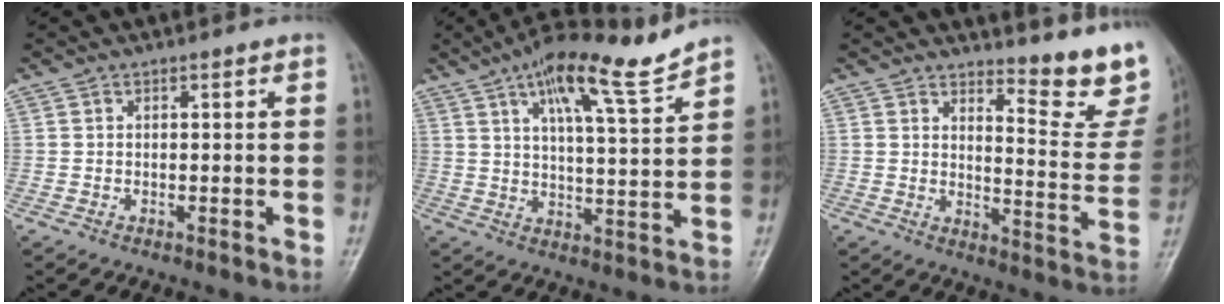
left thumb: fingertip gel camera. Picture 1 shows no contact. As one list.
[{"total": 12.4, "force": [9.0, 1.9, 8.2], "torque": [-0.126, -0.041, 0.147]}, {"total": 11.6, "force": [9.8, 3.1, 5.5], "torque": [-0.035, -0.104, 0.118]}]